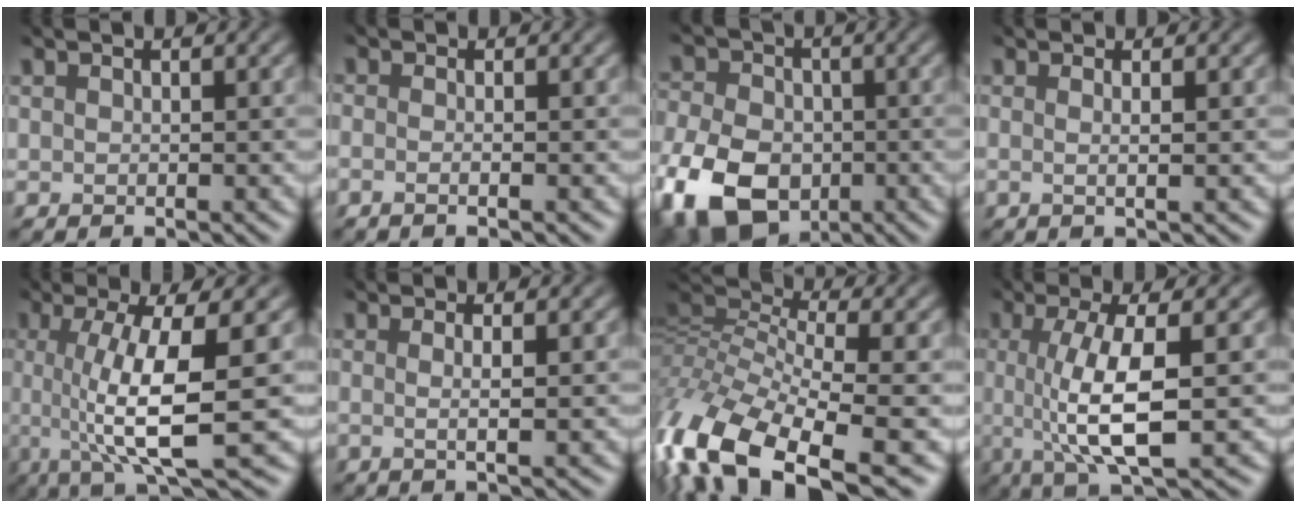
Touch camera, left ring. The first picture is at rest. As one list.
[{"total": 0.8, "force": [-0.6, 0.1, 0.5], "torque": [-0.007, -0.009, -0.022]}, {"total": 9.7, "force": [-4.8, 6.5, 5.5], "torque": [-0.132, -0.022, -0.099]}, {"total": 2.4, "force": [1.0, 0.9, 2.0], "torque": [-0.003, 0.010, -0.020]}, {"total": 8.0, "force": [-1.7, 1.7, 7.7], "torque": [-0.117, -0.005, -0.029]}, {"total": 3.0, "force": [1.0, 1.0, 2.6], "torque": [-0.022, 0.009, -0.018]}, {"total": 12.8, "force": [-7.2, 6.4, 8.4], "torque": [-0.200, -0.013, -0.145]}, {"total": 6.6, "force": [-1.5, 1.4, 6.3], "torque": [-0.107, -0.007, -0.025]}]